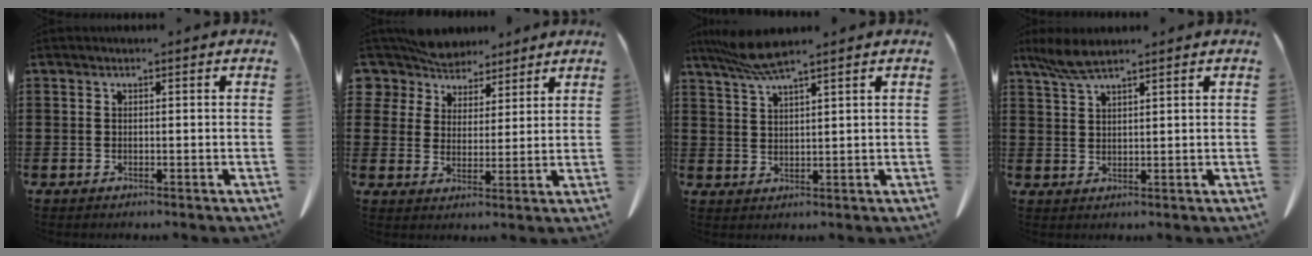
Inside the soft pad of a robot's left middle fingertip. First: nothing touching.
{"total": 7.3, "force": [6.7, 3.0, 0.2], "torque": [-0.044, -0.034, 0.127]}
{"total": 5.3, "force": [4.3, 0.1, 3.2], "torque": [-0.073, -0.010, 0.079]}
{"total": 4.2, "force": [3.2, 0.6, 2.6], "torque": [-0.058, -0.002, 0.060]}